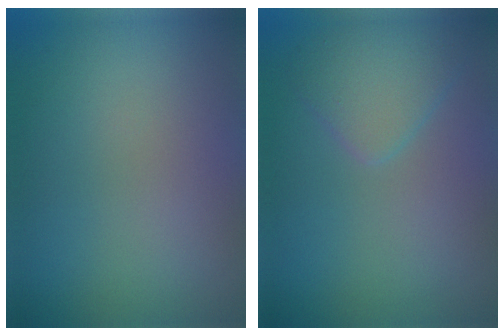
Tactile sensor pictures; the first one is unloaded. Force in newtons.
{"total": 2.6, "press": 2.6, "slide": 0.1}